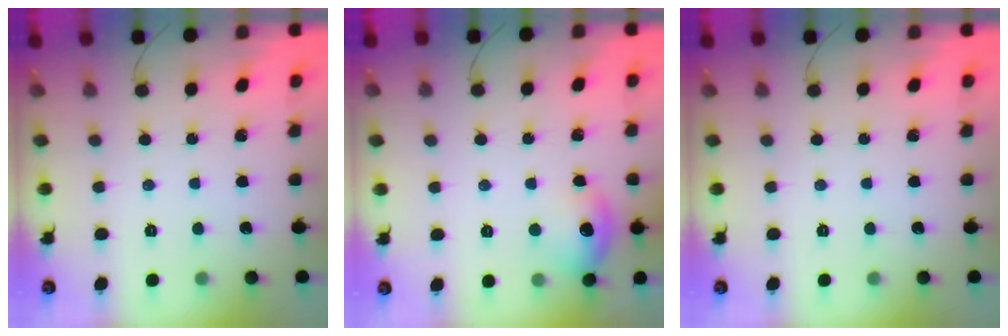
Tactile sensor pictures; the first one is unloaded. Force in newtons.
{"total": 10.0, "press": 8.8, "slide": 4.8}
{"total": 0.0}